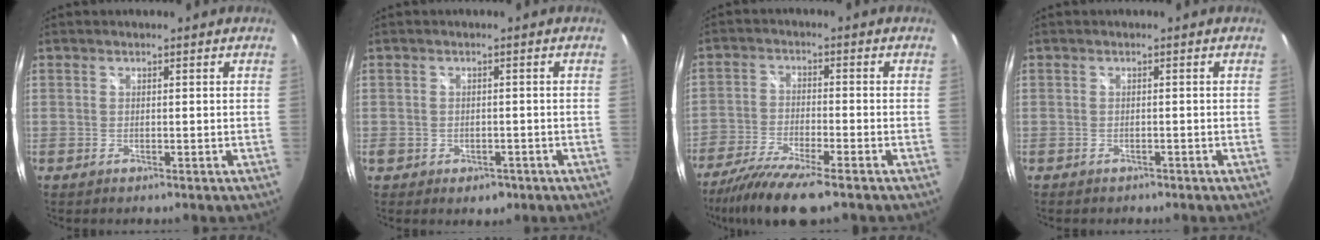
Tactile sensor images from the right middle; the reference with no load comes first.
{"total": 4.1, "force": [-1.7, 3.2, 2.1], "torque": [-0.040, -0.006, -0.019]}
{"total": 10.4, "force": [-8.0, 1.6, 6.5], "torque": [-0.152, -0.032, -0.154]}
{"total": 1.3, "force": [-0.9, 0.9, 0.3], "torque": [-0.009, -0.003, -0.012]}